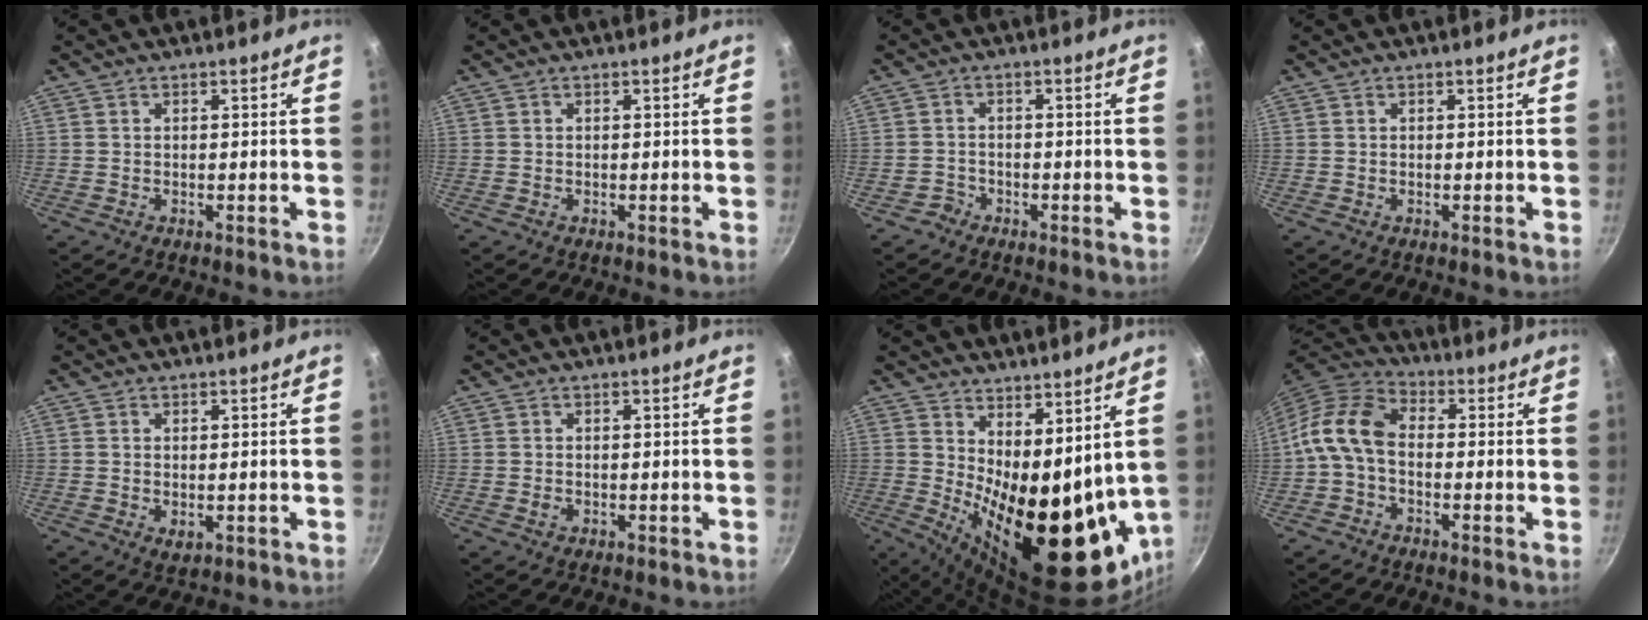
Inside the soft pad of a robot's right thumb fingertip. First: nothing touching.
{"total": 0.0}
{"total": 1.9, "force": [-1.4, 1.4, 0.1], "torque": [0.006, 0.021, -0.024]}
{"total": 0.0}
{"total": 2.1, "force": [0.0, 1.3, 1.6], "torque": [-0.024, -0.006, 0.002]}
{"total": 1.0, "force": [-0.2, 0.7, 0.7], "torque": [-0.011, 0.000, -0.003]}
{"total": 19.7, "force": [5.0, 8.6, 17.0], "torque": [-0.213, -0.051, 0.099]}
{"total": 9.6, "force": [-1.2, 6.4, 7.1], "torque": [-0.132, 0.037, -0.045]}